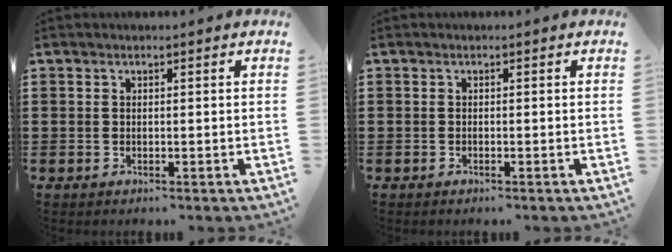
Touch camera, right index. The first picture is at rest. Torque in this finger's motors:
{"motor_torque": [0.18, -0.17, 0.01, 0.02]}